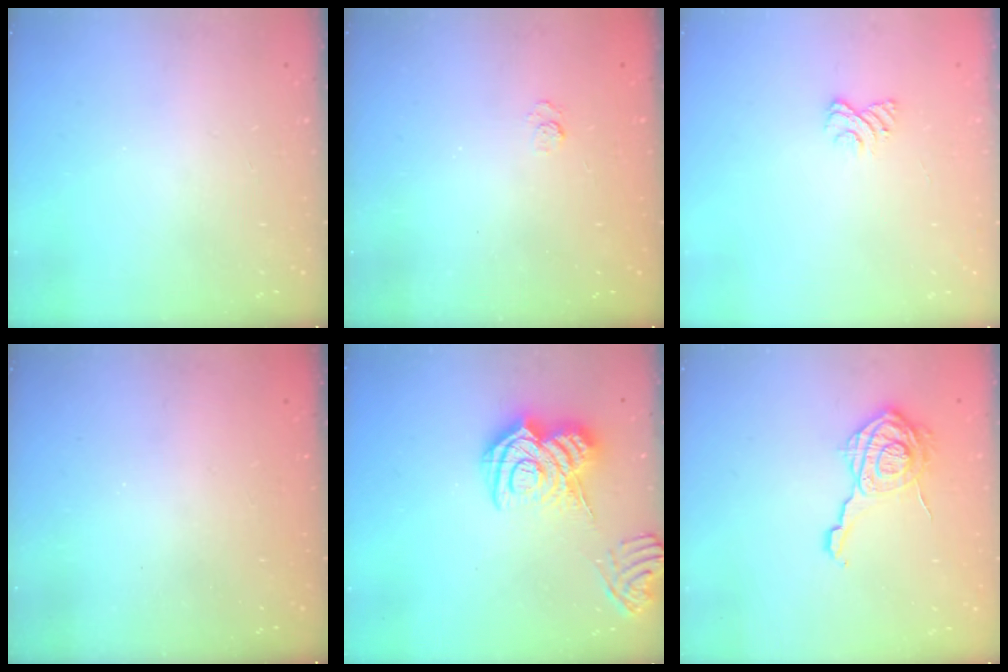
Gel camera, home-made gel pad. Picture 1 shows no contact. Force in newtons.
{"total": 2.1, "press": 1.6, "slide": 1.3}
{"total": 3.5, "press": 3.2, "slide": 1.2}
{"total": 2.4, "press": 2.3, "slide": 0.8}
{"total": 15.8, "press": 15.7, "slide": 1.6}
{"total": 14.8, "press": 14.8, "slide": 1.0}